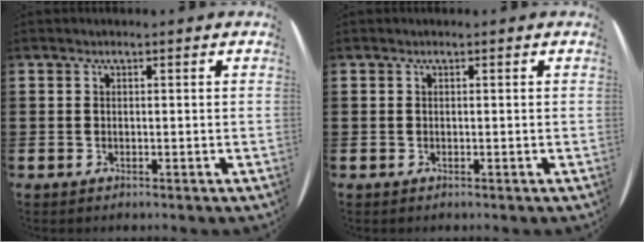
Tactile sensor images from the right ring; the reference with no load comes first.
{"total": 0.0}